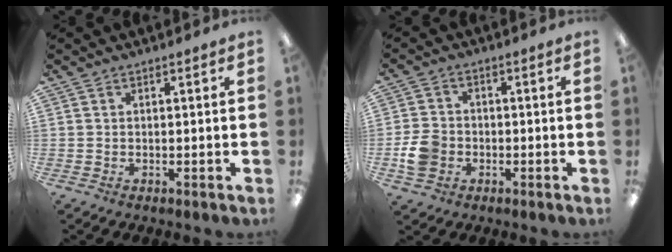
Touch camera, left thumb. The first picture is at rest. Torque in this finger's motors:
{"motor_torque": [-0.38, 0.62, 0.30, -0.37, 0.03]}